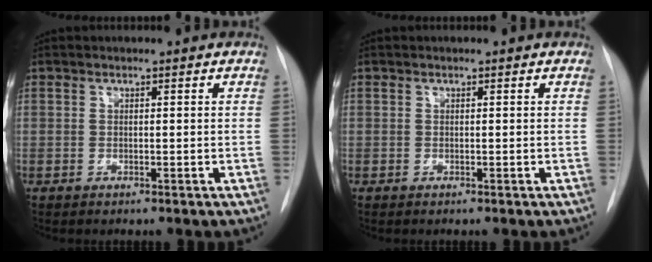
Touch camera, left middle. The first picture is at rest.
{"total": 0.0}